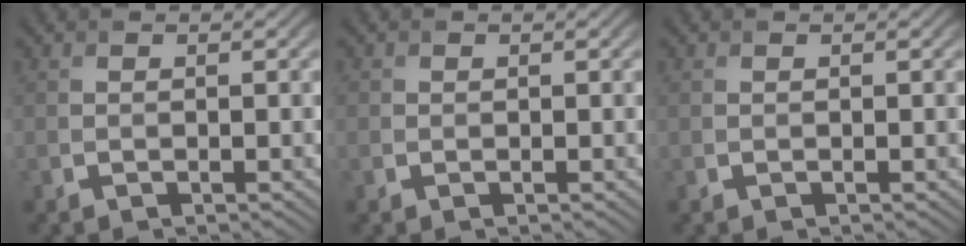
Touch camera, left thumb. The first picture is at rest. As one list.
[{"total": 0.8, "force": [0.1, 0.8, 0.1], "torque": [-0.002, -0.001, -0.001]}, {"total": 0.0}]